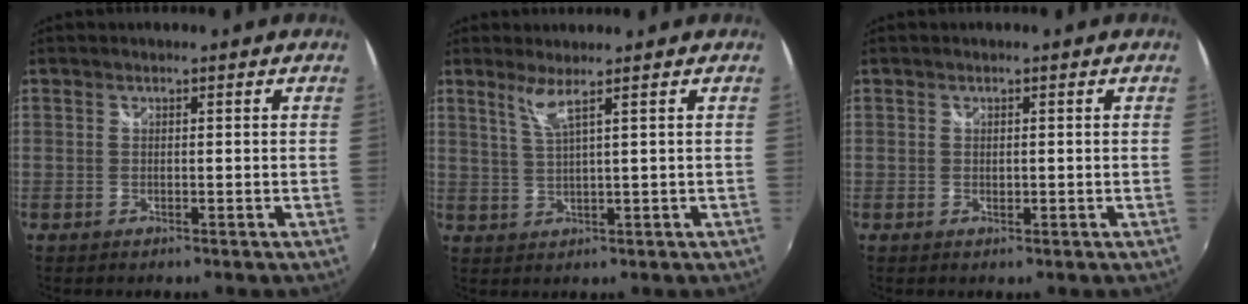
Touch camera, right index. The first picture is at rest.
{"total": 3.3, "force": [2.1, -0.8, 2.4], "torque": [-0.051, -0.010, 0.045]}
{"total": 0.5, "force": [0.1, 0.4, 0.3], "torque": [-0.005, -0.001, 0.002]}